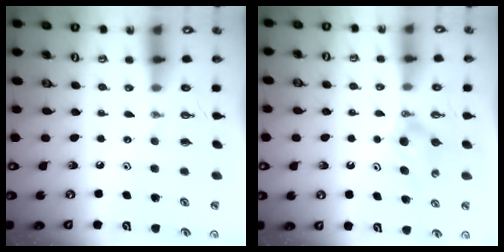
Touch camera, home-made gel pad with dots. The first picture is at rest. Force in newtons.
{"total": 3.8, "press": 3.8, "slide": 0.6}